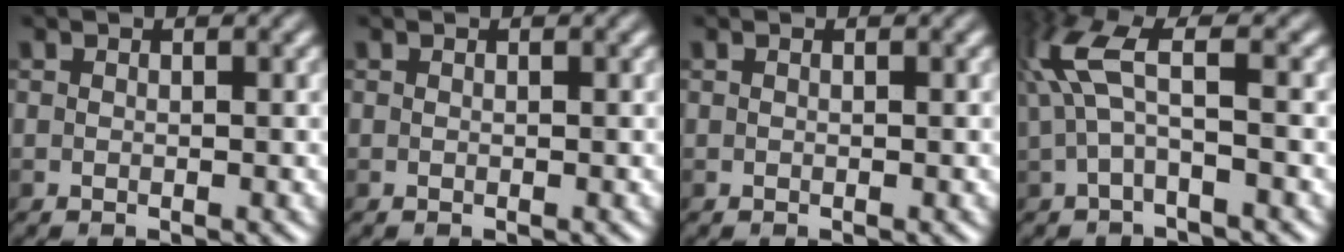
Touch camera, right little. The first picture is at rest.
{"total": 0.0}
{"total": 0.0}
{"total": 4.1, "force": [0.7, 1.0, 3.9], "torque": [-0.101, 0.017, 0.010]}